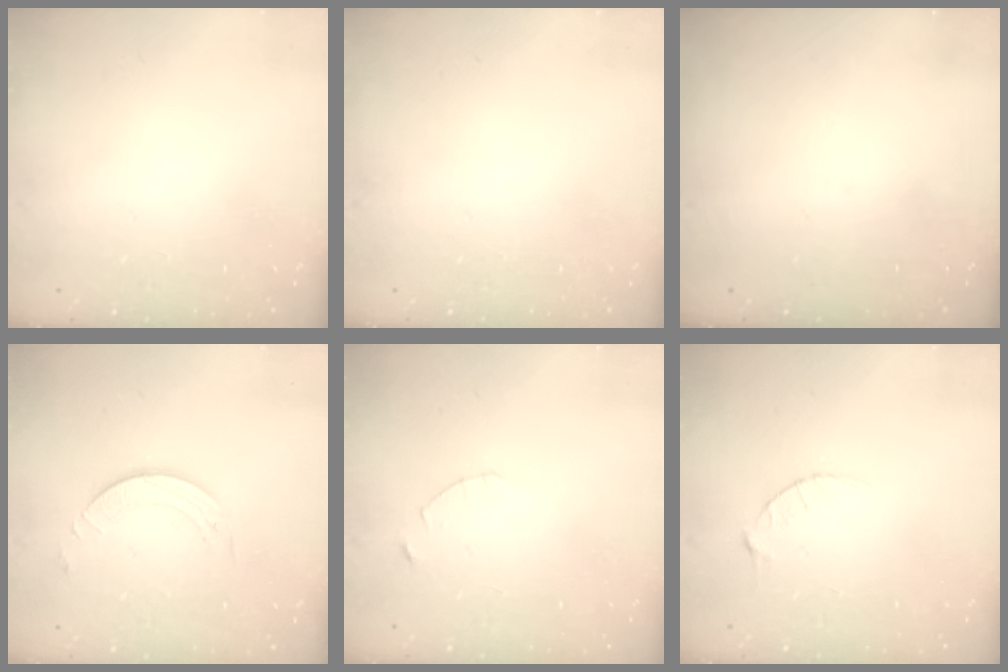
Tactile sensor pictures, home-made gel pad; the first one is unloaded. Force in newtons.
{"total": 0.0}
{"total": 0.0}
{"total": 3.7, "press": 3.7, "slide": 0.3}
{"total": 2.5, "press": 2.4, "slide": 0.3}
{"total": 2.9, "press": 2.9, "slide": 0.4}